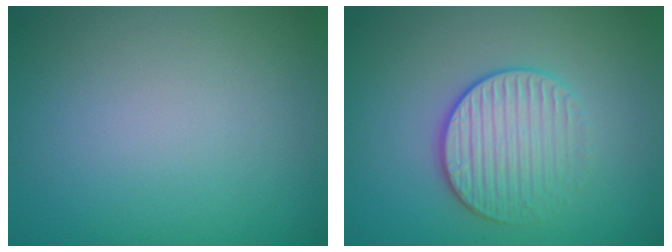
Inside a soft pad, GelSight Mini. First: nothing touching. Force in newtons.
{"total": 3.2, "press": 2.9, "slide": 1.4}